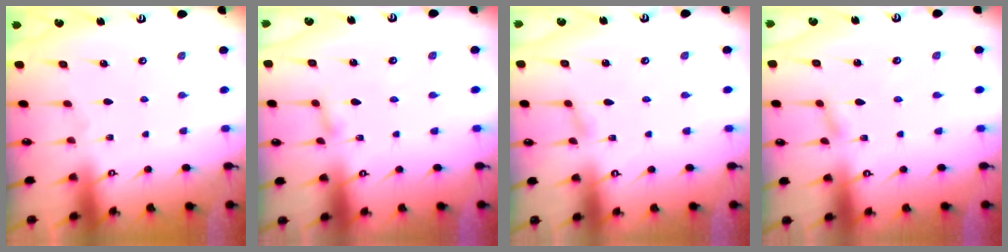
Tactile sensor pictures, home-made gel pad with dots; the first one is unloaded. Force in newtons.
{"total": 1.8, "press": 1.7, "slide": 0.2}
{"total": 1.1, "press": 1.1, "slide": 0.1}
{"total": 1.5, "press": 1.5, "slide": 0.1}